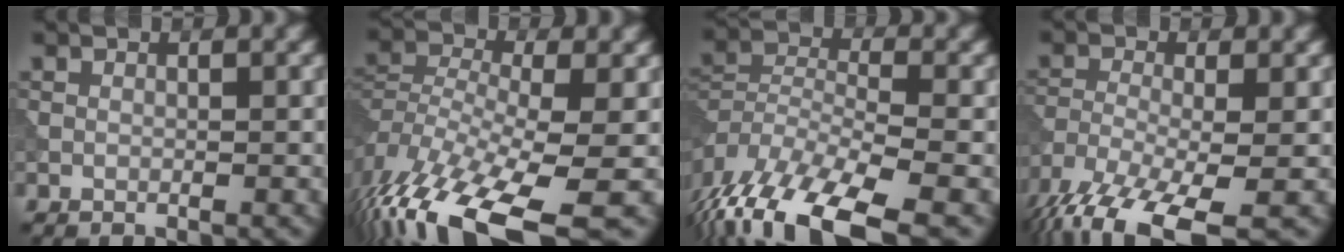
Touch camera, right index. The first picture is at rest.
{"total": 13.9, "force": [-8.7, 5.0, 9.7], "torque": [-0.221, -0.023, -0.143]}
{"total": 11.9, "force": [-8.1, 4.5, 7.5], "torque": [-0.153, -0.015, -0.146]}
{"total": 11.3, "force": [-7.8, 3.4, 7.4], "torque": [-0.158, -0.033, -0.137]}